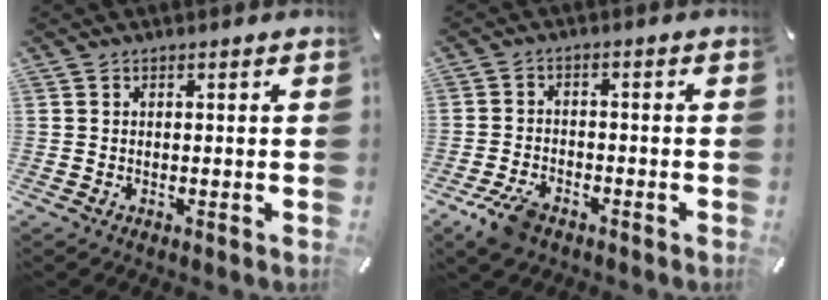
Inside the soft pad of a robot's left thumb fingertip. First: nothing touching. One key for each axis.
{"total": 6.1, "fx": -4.0, "fy": 3.2, "fz": 3.3, "tx": -0.082, "ty": 0.013, "tz": -0.077}